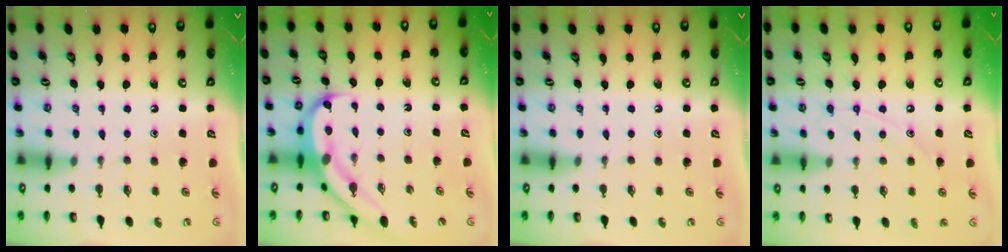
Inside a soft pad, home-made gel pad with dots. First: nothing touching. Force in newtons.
{"total": 8.4, "press": 8.3, "slide": 1.0}
{"total": 0.0}
{"total": 9.0, "press": 9.0, "slide": 0.8}